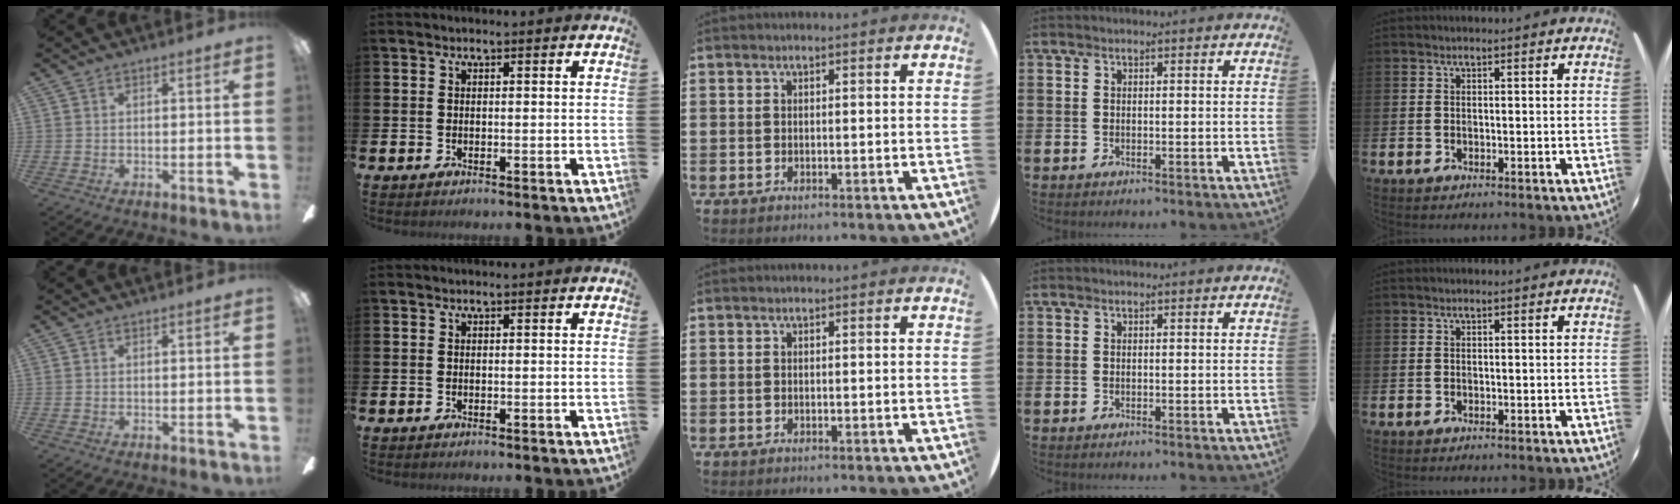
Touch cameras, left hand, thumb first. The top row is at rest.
{}